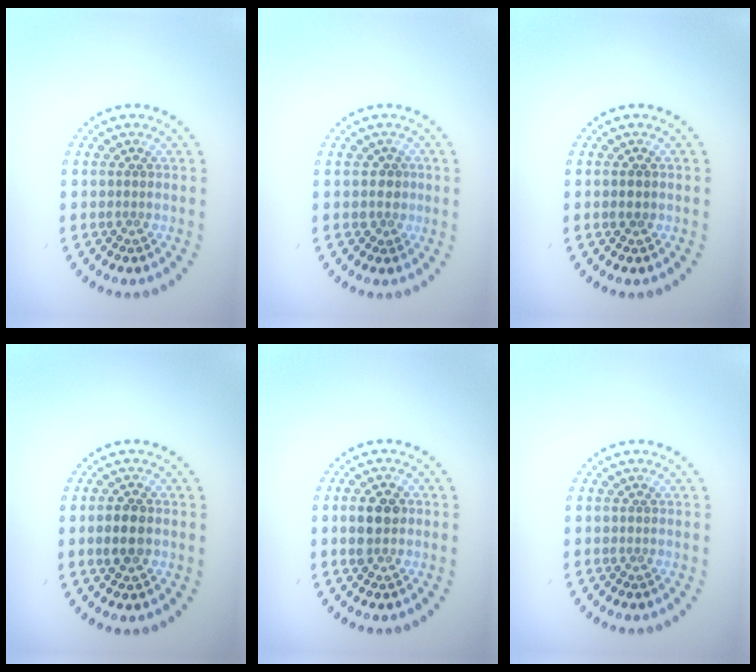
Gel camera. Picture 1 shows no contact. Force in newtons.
{"total": 1.3, "press": 1.0, "slide": 0.9}
{"total": 1.2, "press": 1.2, "slide": 0.1}
{"total": 2.5, "press": 2.5, "slide": 0.1}
{"total": 2.9, "press": 2.9, "slide": 0.2}
{"total": 0.0}